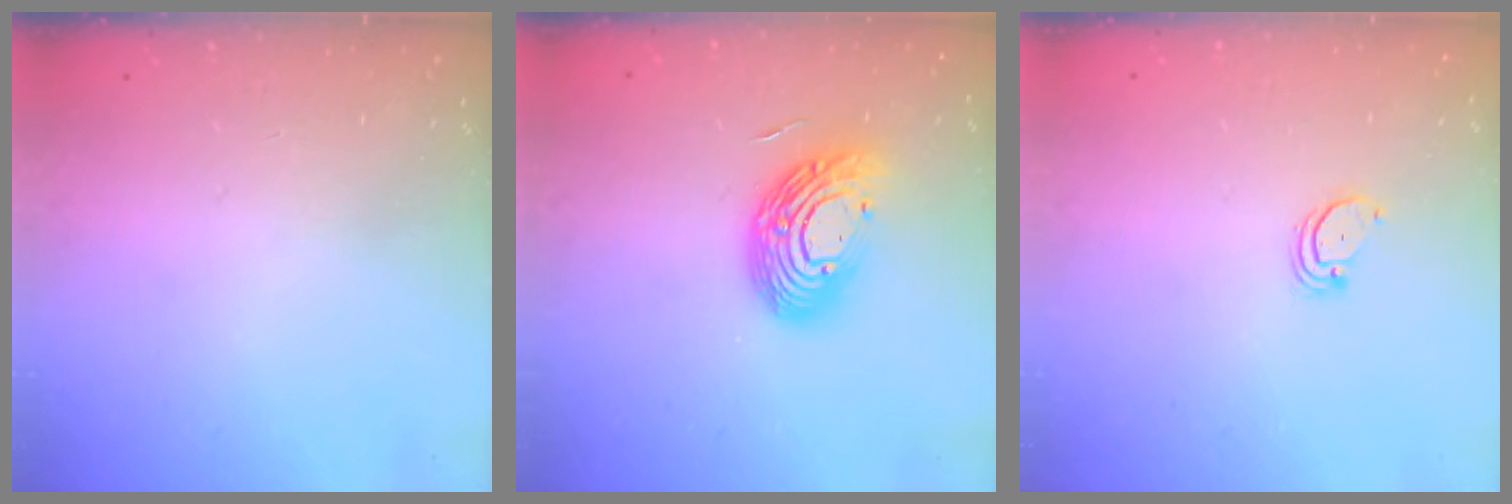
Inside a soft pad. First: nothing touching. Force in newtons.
{"total": 14.5, "press": 14.5, "slide": 1.0}
{"total": 2.1, "press": 2.1, "slide": 0.2}